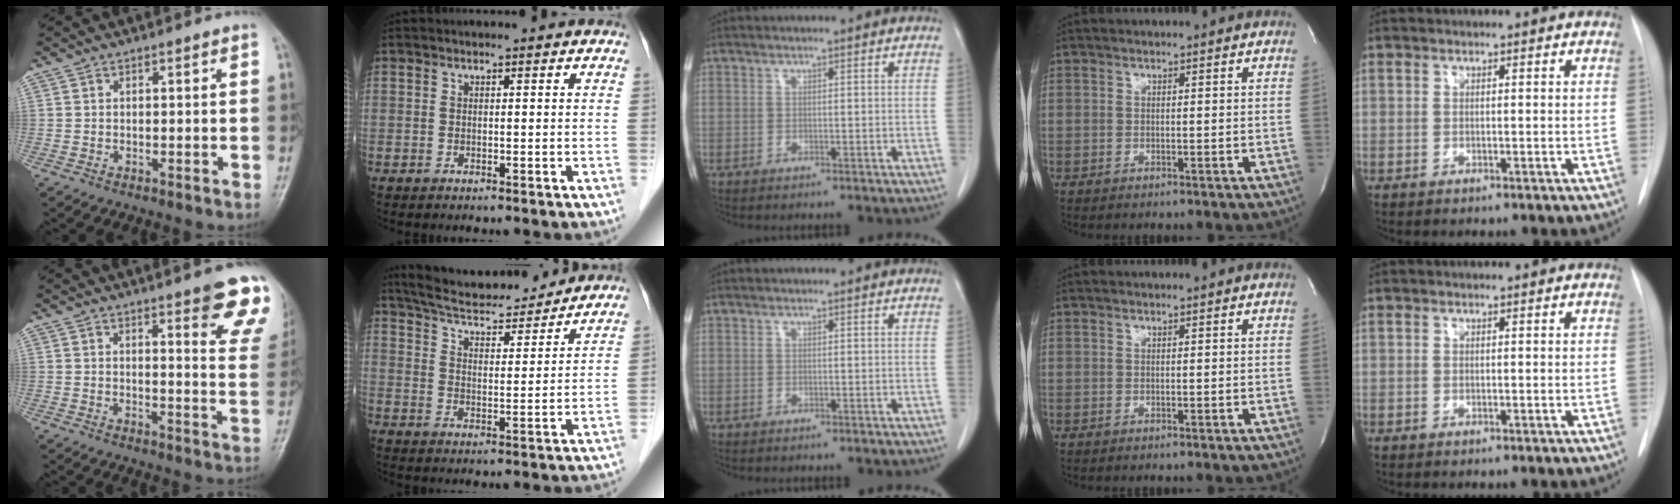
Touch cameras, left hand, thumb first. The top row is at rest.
{"thumb": {"total": 12.6, "force": [8.0, 2.3, 9.5], "torque": [-0.079, -0.039, 0.083]}, "index": {"total": 17.2, "force": [15.9, 2.6, 5.8], "torque": [-0.092, 0.011, 0.237]}}